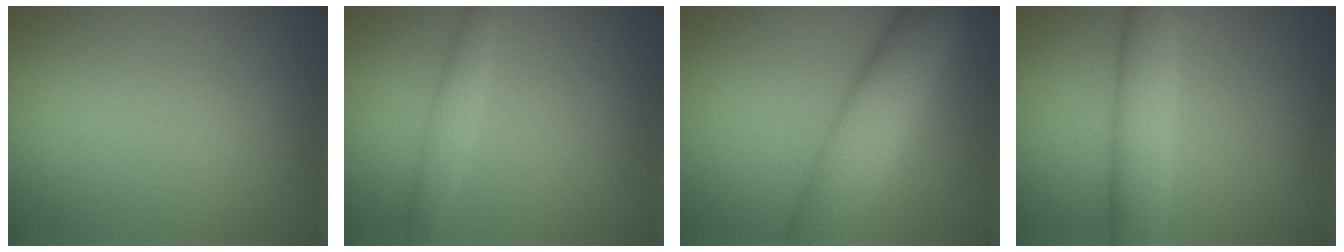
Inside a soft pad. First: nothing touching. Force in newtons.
{"total": 2.1, "press": 2.1, "slide": 0.1}
{"total": 8.3, "press": 8.3, "slide": 0.3}
{"total": 4.4, "press": 4.4, "slide": 0.1}